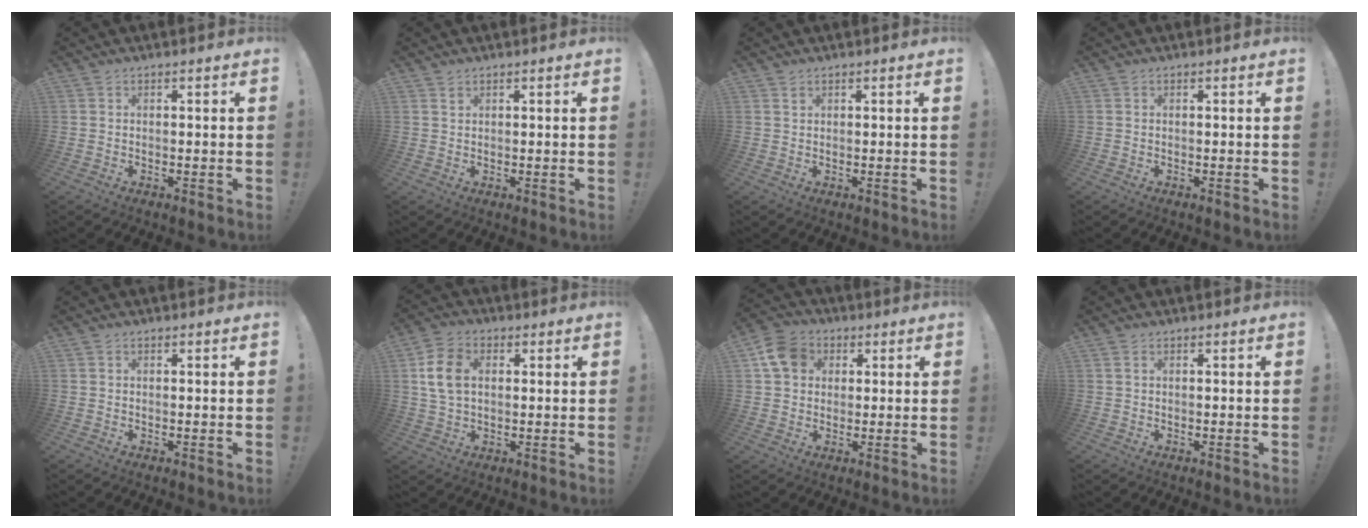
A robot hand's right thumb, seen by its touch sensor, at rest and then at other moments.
{"total": 0.9, "force": [0.7, 0.5, 0.3], "torque": [-0.003, -0.001, 0.012]}
{"total": 0.8, "force": [0.5, 0.5, 0.3], "torque": [-0.002, 0.000, 0.010]}
{"total": 0.0}
{"total": 0.0}
{"total": 11.3, "force": [2.3, 7.8, 7.9], "torque": [-0.144, 0.009, 0.045]}
{"total": 10.3, "force": [3.3, 8.4, 4.9], "torque": [-0.078, 0.002, 0.069]}
{"total": 0.7, "force": [0.4, 0.3, 0.5], "torque": [-0.016, 0.003, 0.008]}